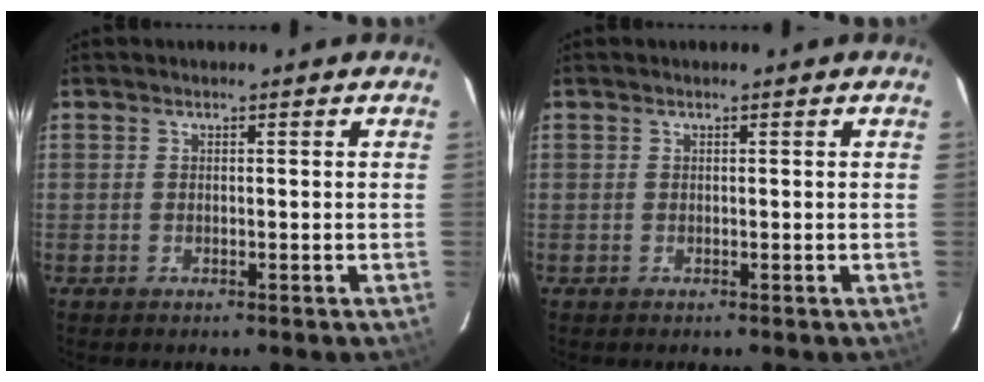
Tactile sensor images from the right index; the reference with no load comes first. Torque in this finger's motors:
{"motor_torque": [0.00, 0.00, 0.00, 0.00]}